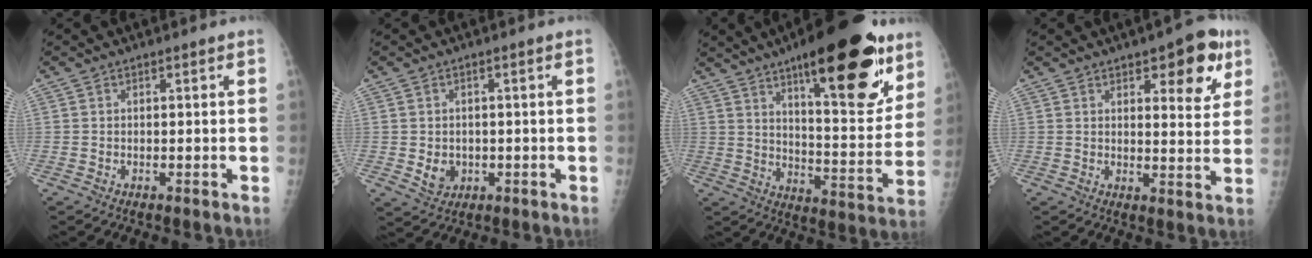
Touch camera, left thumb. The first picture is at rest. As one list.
[{"total": 4.2, "force": [-0.6, 3.5, 2.2], "torque": [-0.020, 0.000, 0.001]}, {"total": 26.1, "force": [15.0, 8.1, 19.7], "torque": [-0.248, -0.061, 0.224]}, {"total": 10.5, "force": [5.2, 4.1, 8.1], "torque": [-0.069, -0.020, 0.061]}]